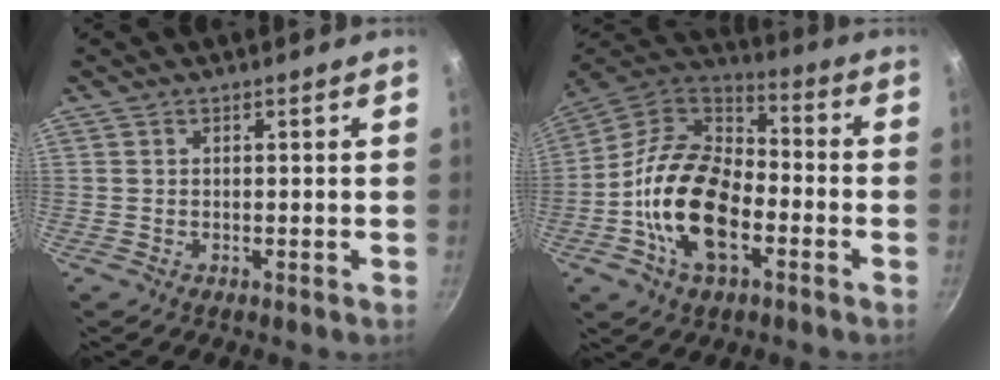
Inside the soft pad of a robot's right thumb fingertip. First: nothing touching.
{"total": 19.7, "force": [-5.4, 11.7, 14.9], "torque": [-0.259, 0.036, -0.116]}